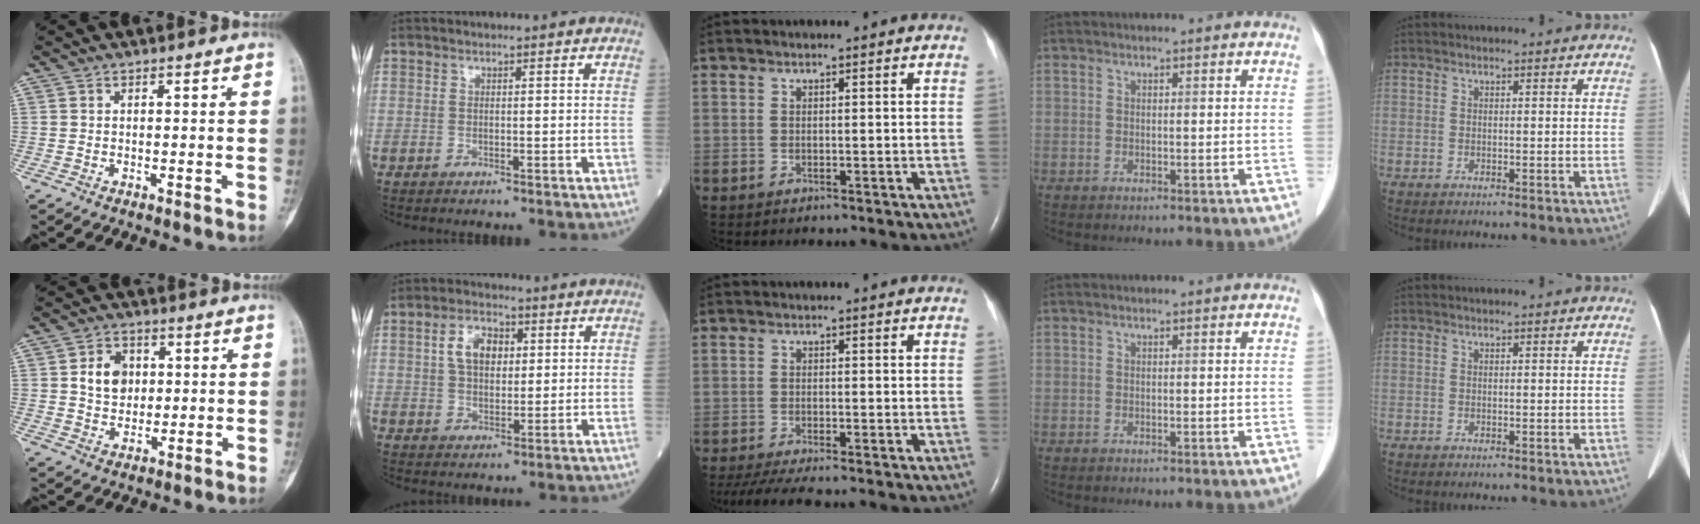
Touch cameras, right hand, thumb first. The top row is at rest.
{"thumb": {"total": 7.2, "force": [1.3, 5.7, 4.2], "torque": [-0.043, -0.004, 0.023]}, "index": {"total": 6.4, "force": [1.9, 3.7, 4.8], "torque": [-0.091, 0.015, 0.037]}, "middle": {"total": 6.7, "force": [-5.6, 0.1, 3.6], "torque": [-0.059, -0.019, -0.094]}}